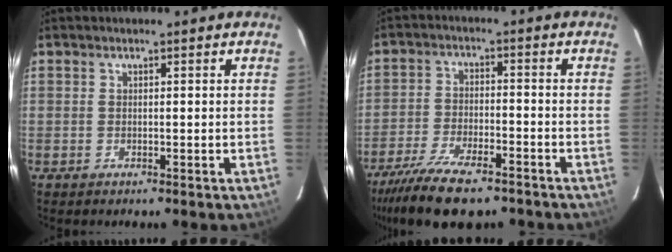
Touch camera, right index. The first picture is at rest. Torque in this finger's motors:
{"motor_torque": [1.39, -0.75, 0.52, 0.08]}